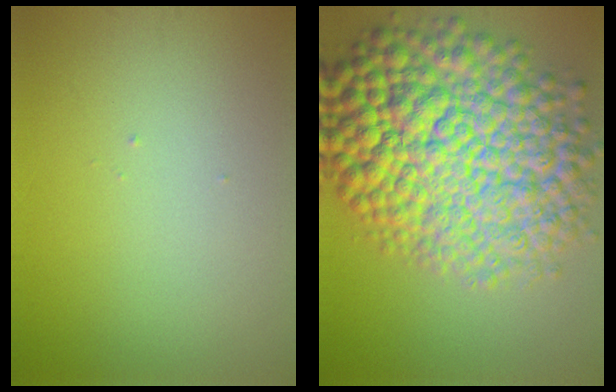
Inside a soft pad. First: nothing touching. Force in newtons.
{"total": 15.6, "press": 15.6, "slide": 0.2}